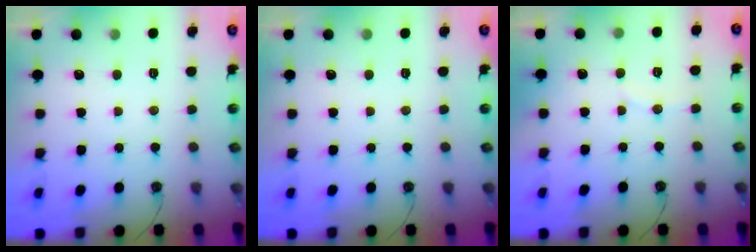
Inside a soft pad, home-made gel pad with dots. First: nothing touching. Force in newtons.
{"total": 0.0}
{"total": 2.5, "press": 2.5, "slide": 0.3}